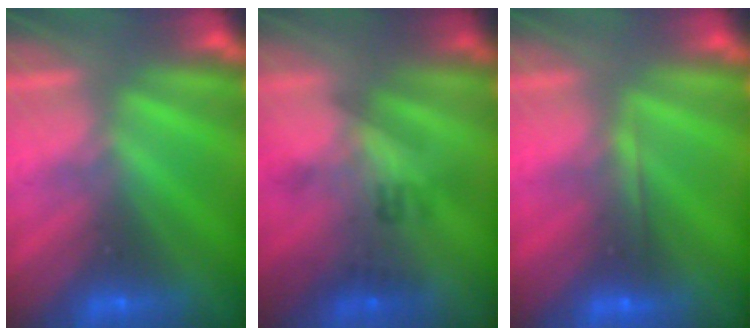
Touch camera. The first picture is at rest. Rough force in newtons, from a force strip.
{"total": 2.3}
{"total": 2.0}